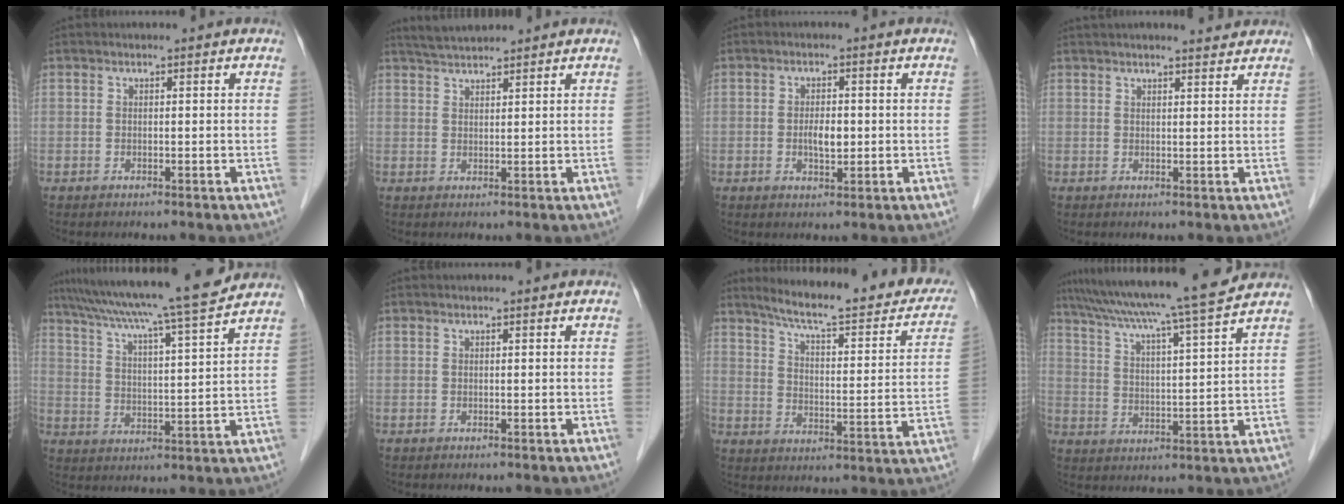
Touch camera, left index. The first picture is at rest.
{"total": 4.2, "force": [4.0, 0.2, 1.2], "torque": [-0.026, 0.025, 0.077]}
{"total": 3.0, "force": [-0.2, 1.3, 2.8], "torque": [-0.052, 0.000, -0.002]}
{"total": 4.8, "force": [4.5, 0.4, 1.5], "torque": [-0.021, 0.018, 0.058]}
{"total": 17.3, "force": [15.1, -0.6, 8.5], "torque": [-0.147, 0.003, 0.223]}
{"total": 0.0}
{"total": 23.2, "force": [19.6, 3.6, 12.0], "torque": [-0.160, -0.027, 0.247]}
{"total": 16.5, "force": [14.3, -1.1, 8.1], "torque": [-0.141, 0.002, 0.210]}